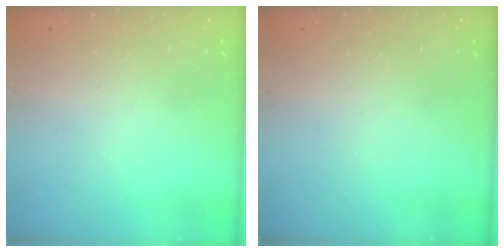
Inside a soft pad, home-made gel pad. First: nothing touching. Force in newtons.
{"total": 0.0}